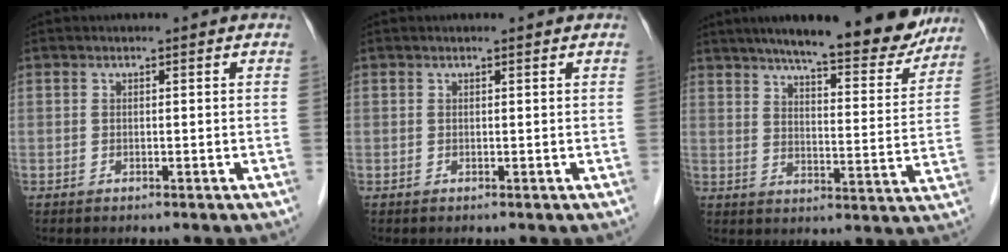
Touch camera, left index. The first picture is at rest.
{"total": 0.5, "force": [0.5, -0.1, 0.3], "torque": [-0.009, 0.002, 0.008]}
{"total": 19.5, "force": [16.5, 3.1, 9.9], "torque": [-0.136, -0.009, 0.215]}